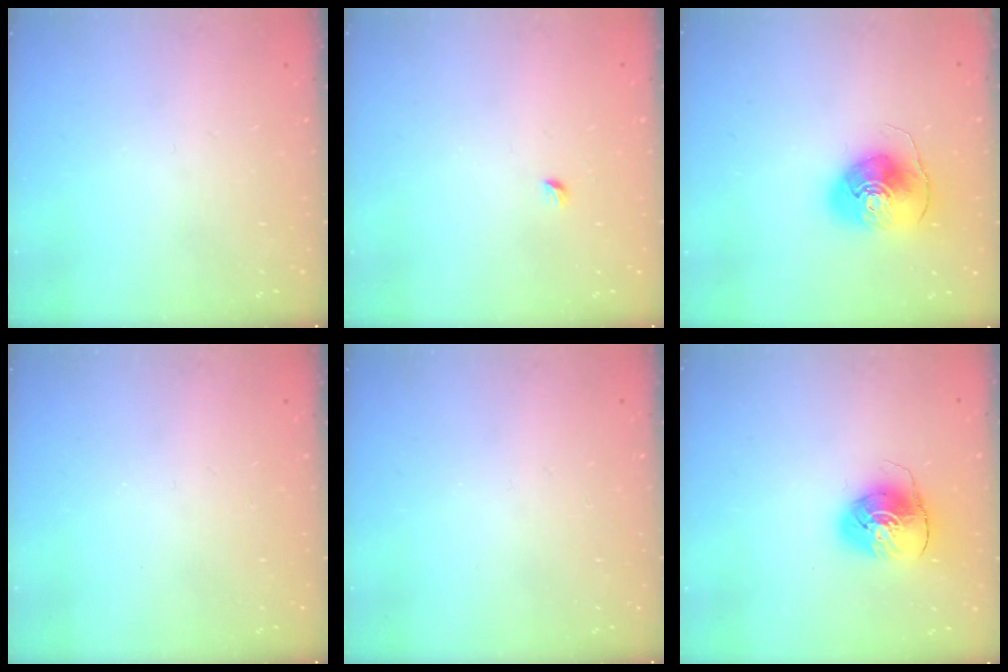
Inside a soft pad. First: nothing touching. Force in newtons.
{"total": 2.7, "press": 2.6, "slide": 0.6}
{"total": 10.3, "press": 10.2, "slide": 1.5}
{"total": 0.0}
{"total": 0.0}
{"total": 7.9, "press": 7.9, "slide": 0.7}